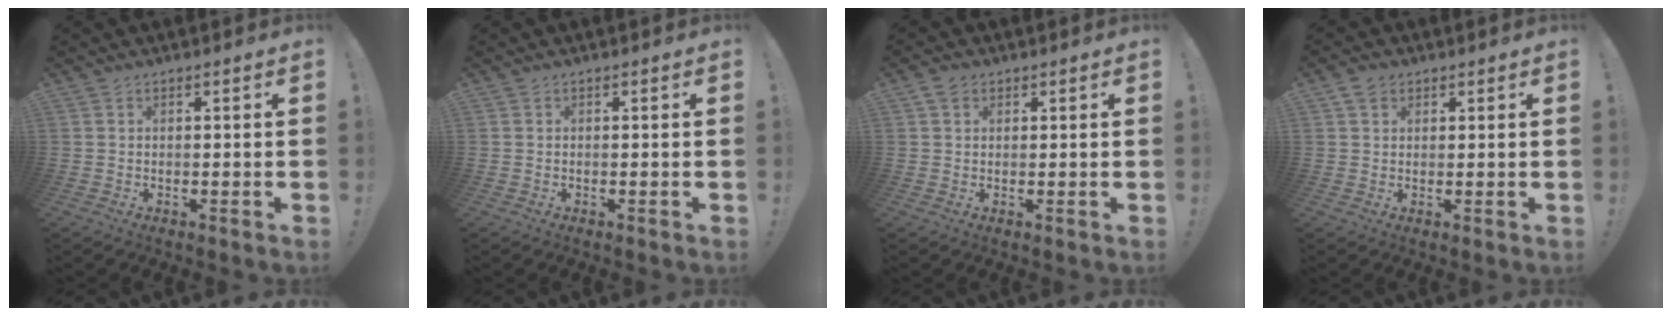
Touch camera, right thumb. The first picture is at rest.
{"total": 0.0}
{"total": 2.9, "force": [1.4, 2.2, 1.3], "torque": [-0.019, 0.002, 0.025]}
{"total": 3.2, "force": [1.6, 2.4, 1.3], "torque": [-0.022, 0.000, 0.030]}